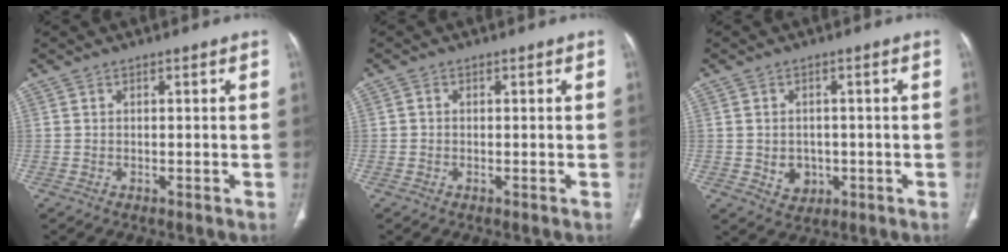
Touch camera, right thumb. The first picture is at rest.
{"total": 0.7, "force": [-0.1, 0.6, 0.3], "torque": [-0.002, 0.002, -0.004]}
{"total": 4.5, "force": [-0.8, 3.8, 2.3], "torque": [-0.017, 0.003, 0.000]}